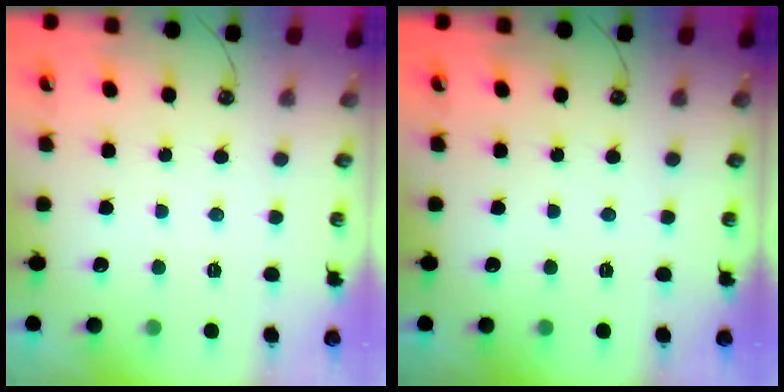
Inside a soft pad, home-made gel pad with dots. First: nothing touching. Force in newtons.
{"total": 0.0}